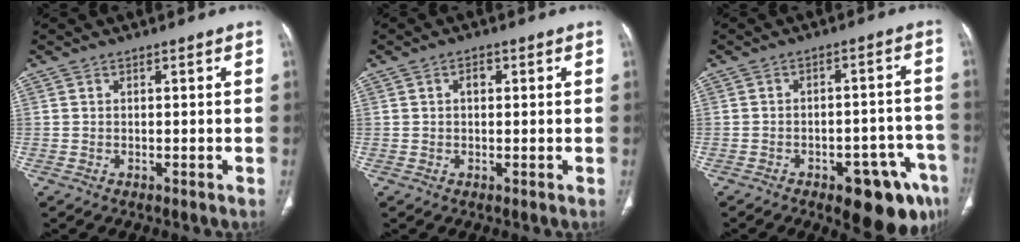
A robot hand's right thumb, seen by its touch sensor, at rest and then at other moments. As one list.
[{"total": 1.9, "force": [0.6, 1.2, 1.3], "torque": [-0.018, 0.007, 0.006]}, {"total": 14.7, "force": [-8.1, 6.3, 10.5], "torque": [-0.081, 0.049, -0.096]}]